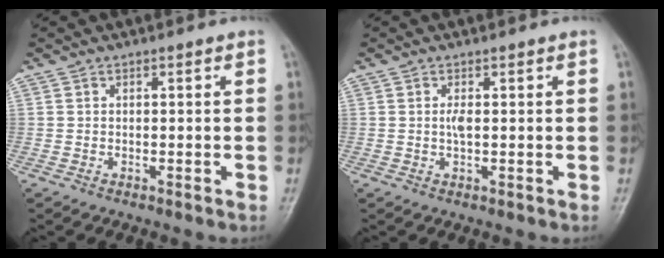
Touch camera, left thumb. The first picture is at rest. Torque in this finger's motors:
{"motor_torque": [0.73, 0.95, -0.09, 0.00, 0.06]}